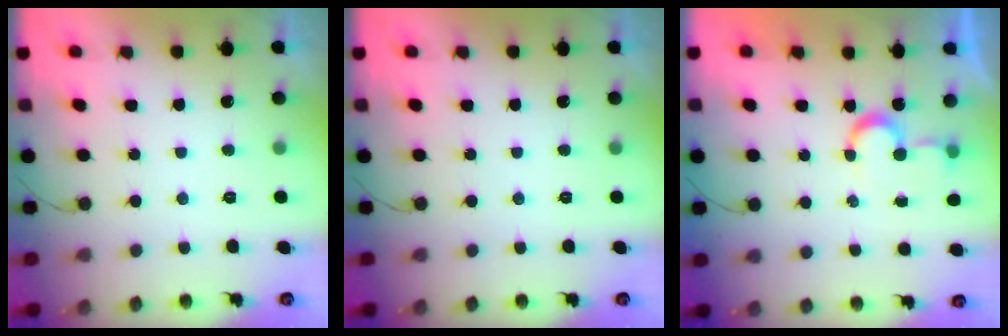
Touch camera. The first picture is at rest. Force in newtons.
{"total": 0.0}
{"total": 5.6, "press": 5.5, "slide": 0.4}